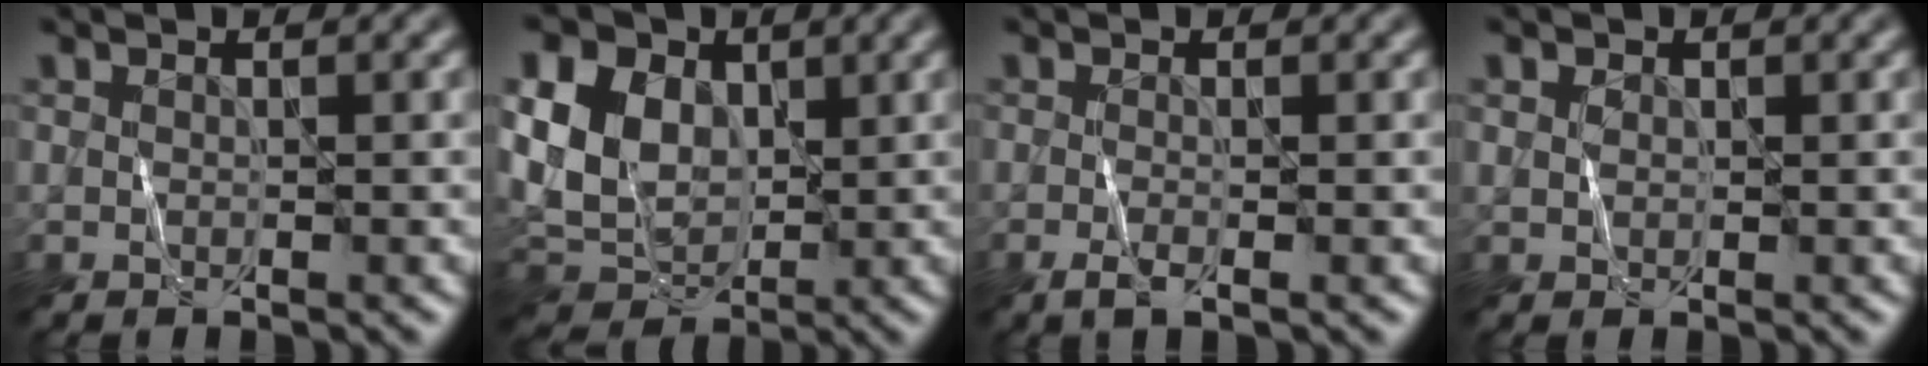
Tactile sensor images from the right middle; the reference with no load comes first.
{"total": 8.8, "force": [2.3, 6.5, 5.4], "torque": [-0.138, 0.012, 0.038]}
{"total": 1.5, "force": [-0.6, 0.3, 1.3], "torque": [-0.027, -0.004, -0.013]}
{"total": 0.9, "force": [0.4, 0.7, 0.2], "torque": [-0.004, 0.001, 0.006]}